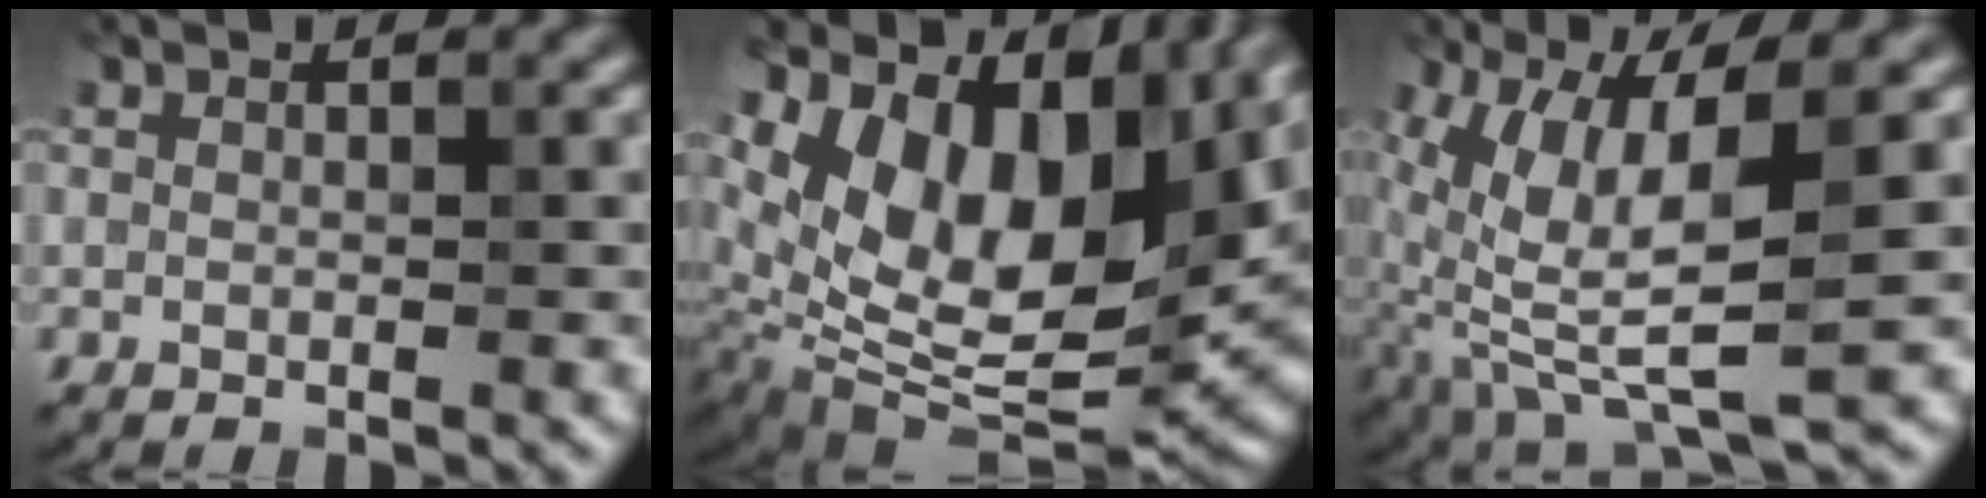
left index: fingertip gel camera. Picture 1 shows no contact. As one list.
[{"total": 13.7, "force": [5.0, 7.8, 10.1], "torque": [-0.183, 0.003, 0.107]}, {"total": 8.2, "force": [-0.3, 2.7, 7.7], "torque": [-0.171, -0.018, 0.006]}]